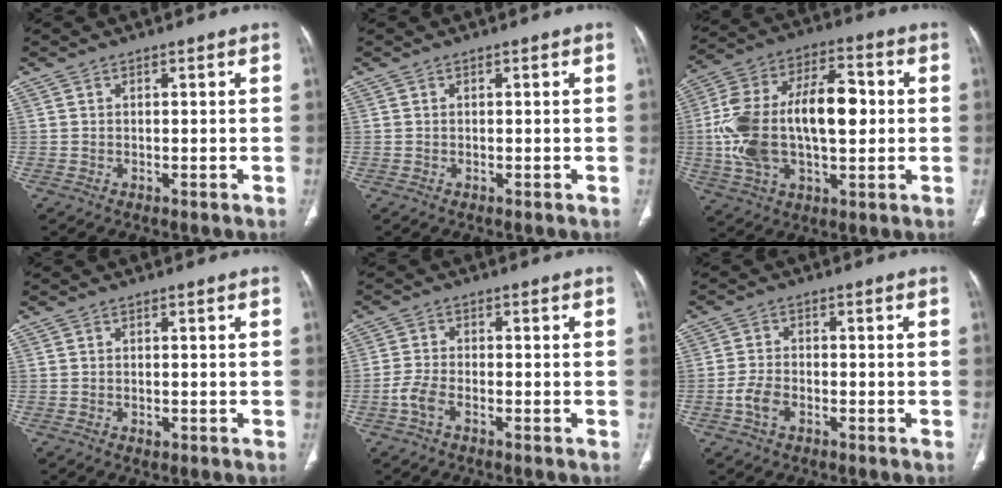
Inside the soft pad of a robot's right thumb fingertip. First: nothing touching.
{"total": 0.0}
{"total": 21.0, "force": [-0.2, 11.4, 17.6], "torque": [-0.332, 0.033, 0.000]}
{"total": 0.8, "force": [-0.4, 0.5, 0.4], "torque": [-0.005, 0.001, -0.006]}
{"total": 3.5, "force": [-1.9, 1.5, 2.5], "torque": [-0.059, 0.014, -0.042]}
{"total": 4.0, "force": [-1.8, 2.4, 2.7], "torque": [-0.055, 0.013, -0.037]}